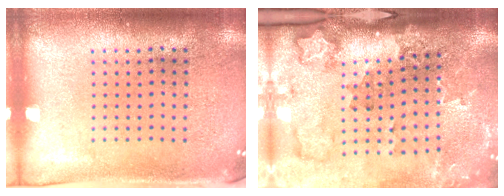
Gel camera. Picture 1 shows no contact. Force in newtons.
{"total": 2.2, "press": 2.0, "slide": 1.0}